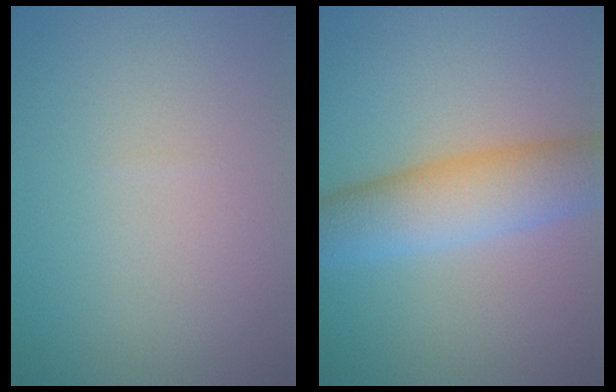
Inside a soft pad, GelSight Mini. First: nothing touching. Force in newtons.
{"total": 6.5, "press": 6.5, "slide": 0.1}